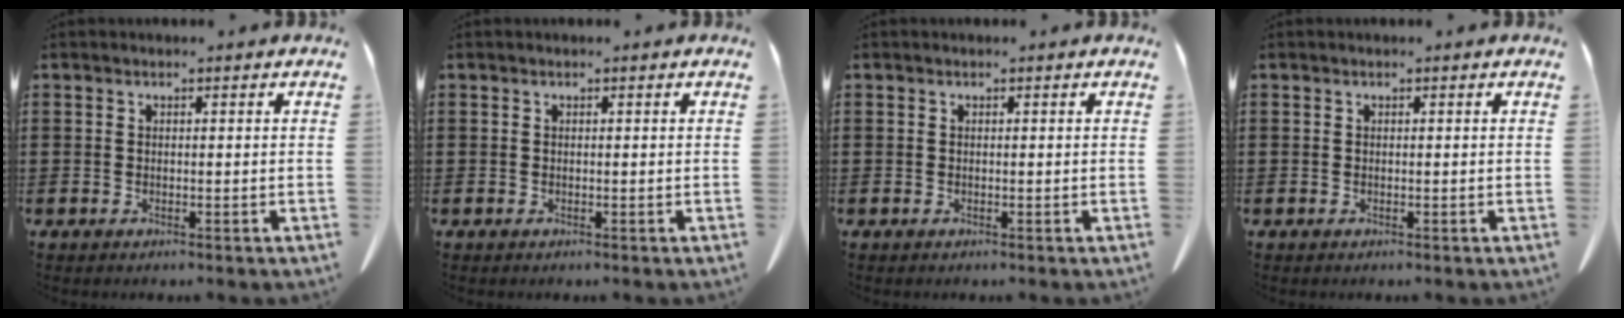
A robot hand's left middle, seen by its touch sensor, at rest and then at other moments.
{"total": 0.0}
{"total": 0.0}
{"total": 0.0}